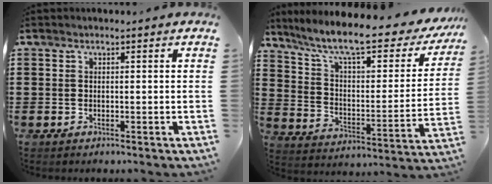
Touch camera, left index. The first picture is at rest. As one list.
[{"total": 10.5, "force": [8.3, 1.1, 6.4], "torque": [-0.152, -0.050, 0.138]}]